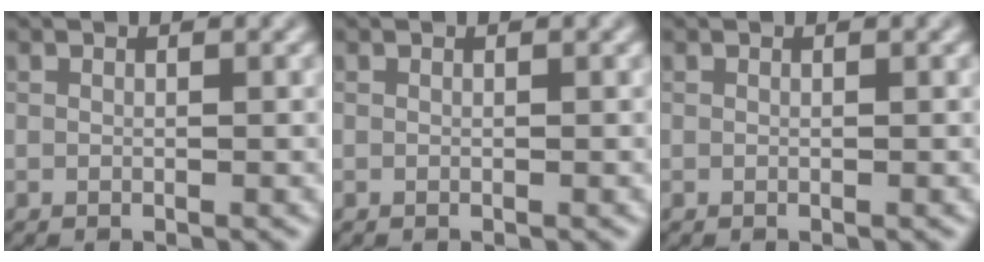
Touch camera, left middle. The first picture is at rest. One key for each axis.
{"total": 0.0}
{"total": 0.0}